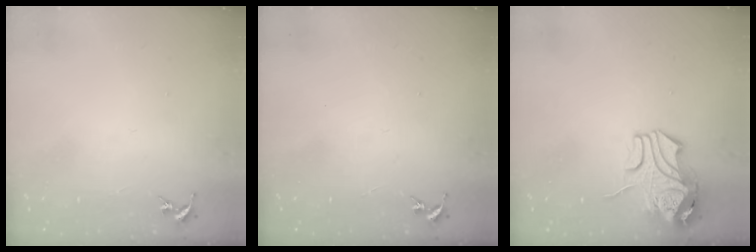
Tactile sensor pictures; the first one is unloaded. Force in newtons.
{"total": 0.0}
{"total": 10.5, "press": 10.3, "slide": 1.7}